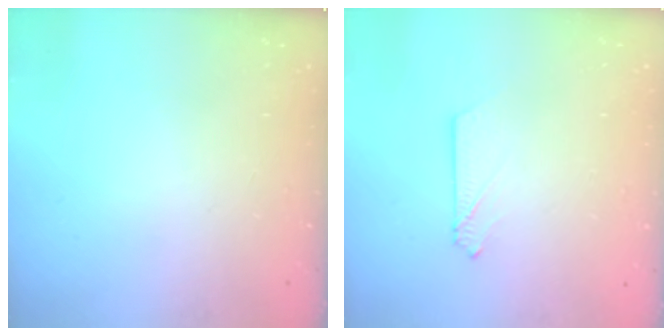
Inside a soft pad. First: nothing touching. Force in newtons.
{"total": 2.6, "press": 2.6, "slide": 0.3}